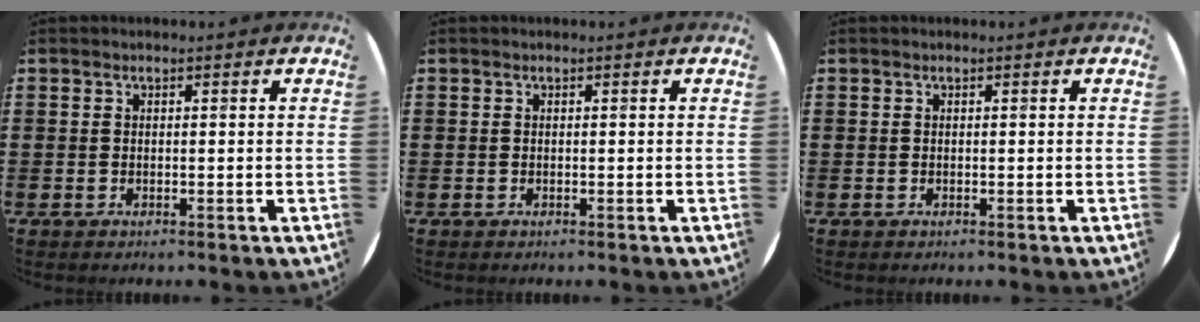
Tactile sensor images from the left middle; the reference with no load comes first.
{"total": 0.0}
{"total": 0.0}